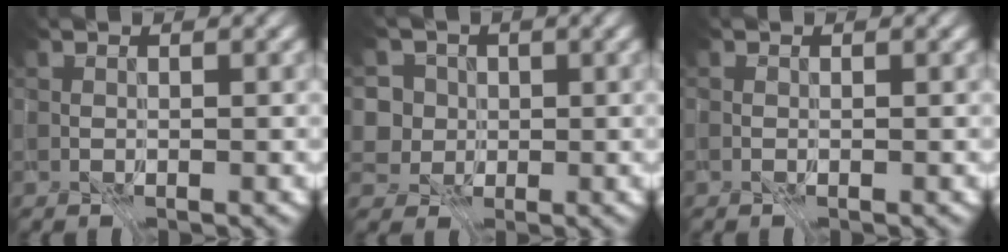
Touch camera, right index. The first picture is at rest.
{"total": 7.0, "force": [1.8, 5.7, 3.7], "torque": [-0.089, 0.015, -0.004]}
{"total": 0.6, "force": [-0.2, -0.4, -0.3], "torque": [0.012, -0.003, -0.006]}